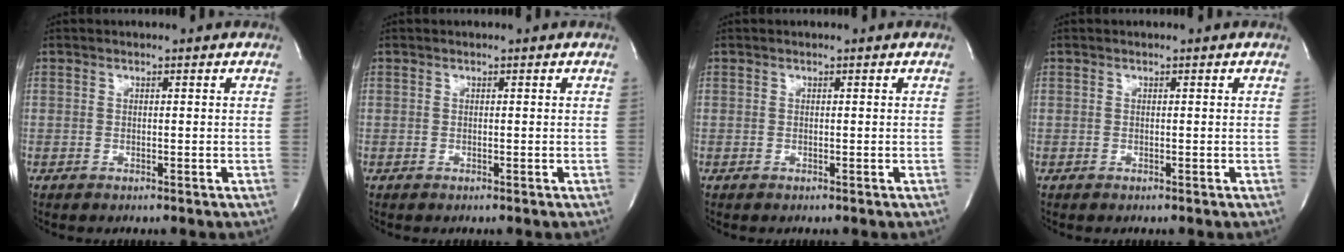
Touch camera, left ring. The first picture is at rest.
{"total": 0.0}
{"total": 0.0}
{"total": 0.0}